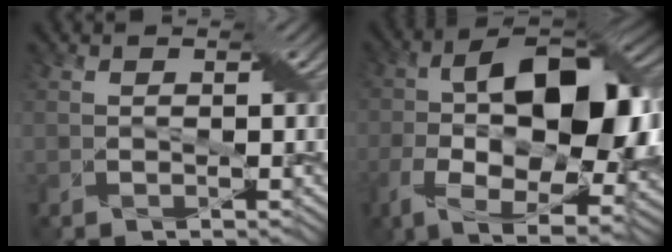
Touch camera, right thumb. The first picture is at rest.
{"total": 18.1, "force": [-2.5, 9.9, 15.0], "torque": [-0.250, 0.002, -0.041]}